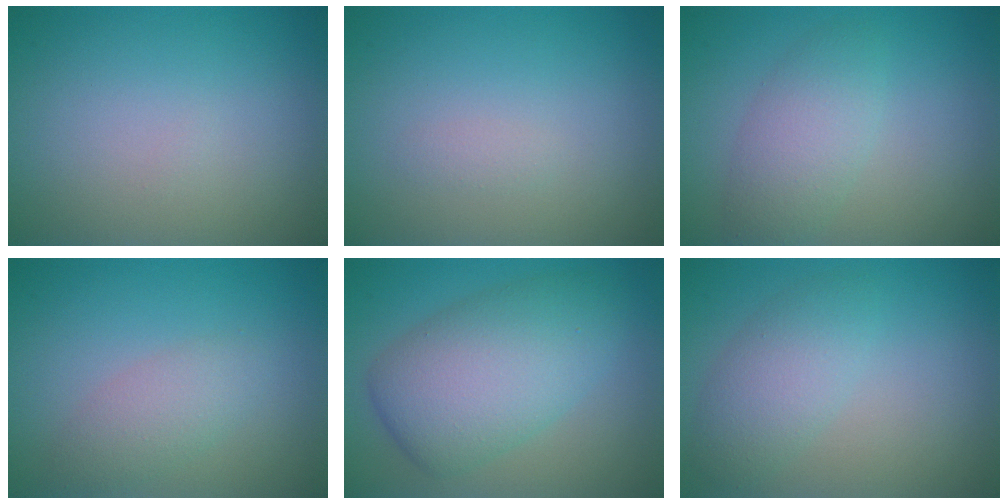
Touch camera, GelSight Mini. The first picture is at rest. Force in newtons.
{"total": 0.6, "press": 0.6, "slide": 0.1}
{"total": 3.4, "press": 3.4, "slide": 0.1}
{"total": 2.3, "press": 2.3, "slide": 0.1}
{"total": 7.6, "press": 7.6, "slide": 0.2}
{"total": 3.2, "press": 3.2, "slide": 0.1}